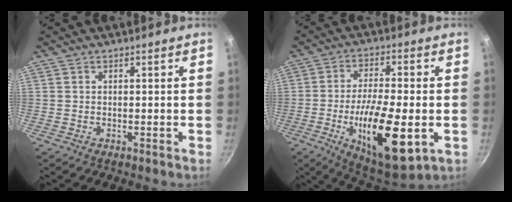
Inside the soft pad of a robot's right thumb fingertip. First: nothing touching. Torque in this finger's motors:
{"motor_torque": [-0.04, 1.11, 1.55, -0.22, 0.30]}